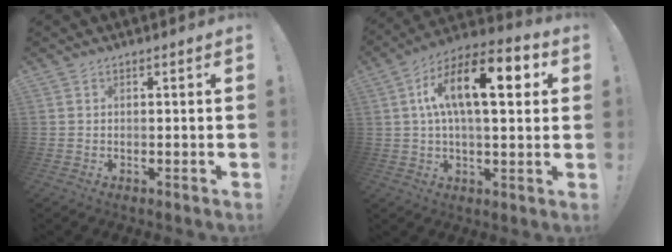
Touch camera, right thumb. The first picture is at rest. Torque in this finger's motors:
{"motor_torque": [2.50, 2.50, 0.58, 0.26, 0.20]}